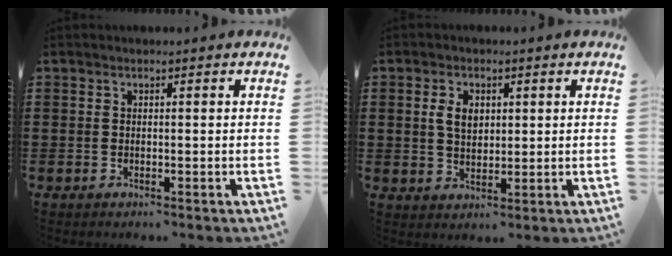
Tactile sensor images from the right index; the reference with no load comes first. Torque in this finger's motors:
{"motor_torque": [0.68, -0.27, 0.16, 0.08]}